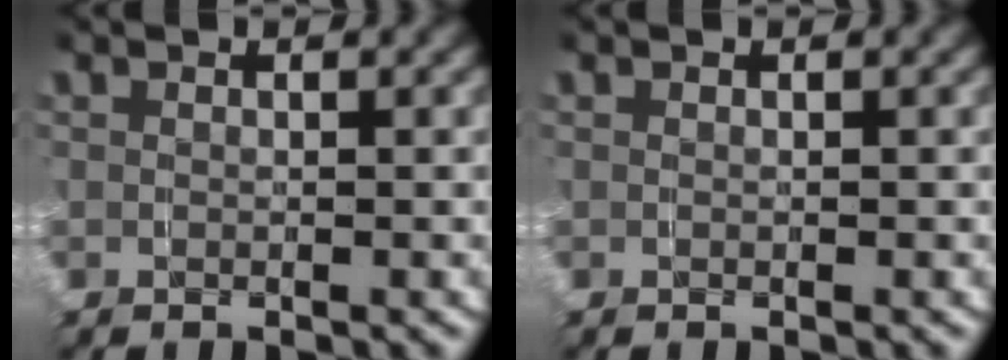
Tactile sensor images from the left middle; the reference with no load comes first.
{"total": 0.0}